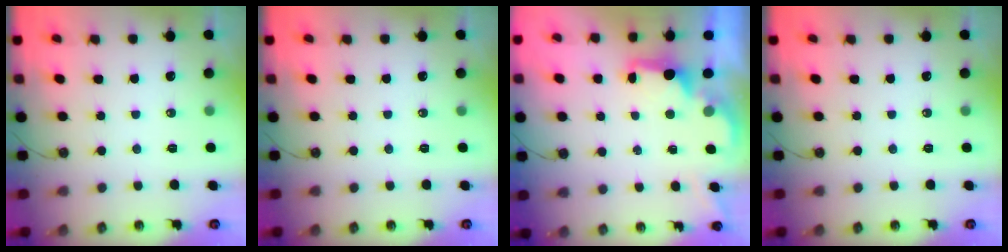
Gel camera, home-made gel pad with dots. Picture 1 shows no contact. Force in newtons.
{"total": 0.0}
{"total": 2.1, "press": 1.9, "slide": 0.8}
{"total": 0.0}